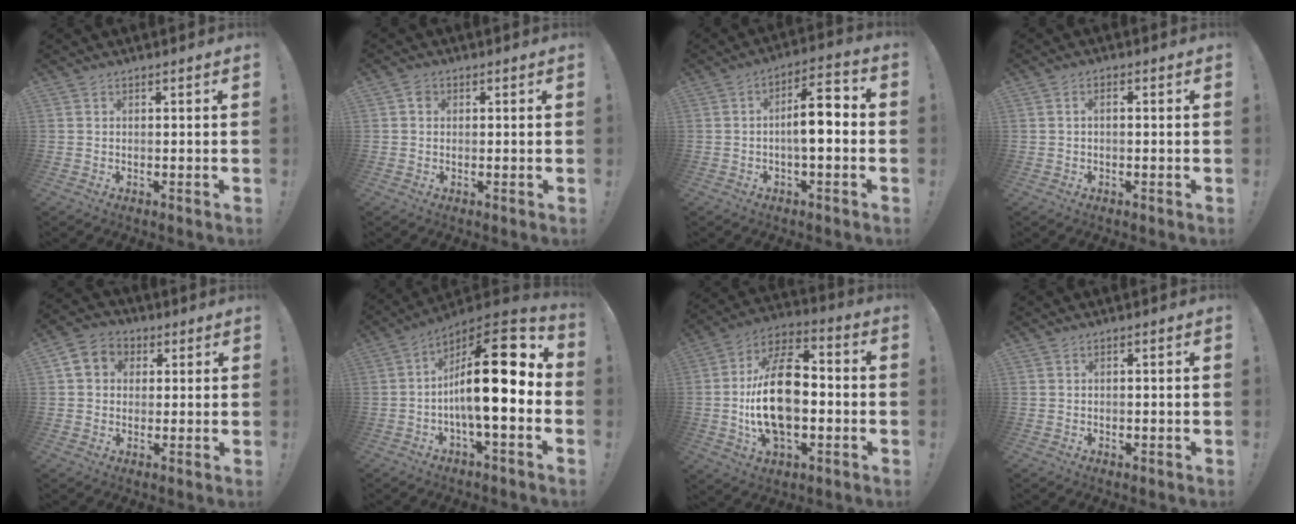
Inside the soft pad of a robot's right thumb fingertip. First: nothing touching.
{"total": 2.1, "force": [0.3, 1.8, 0.9], "torque": [-0.012, 0.004, 0.004]}
{"total": 10.3, "force": [-1.1, 3.5, 9.6], "torque": [-0.142, 0.010, -0.021]}
{"total": 1.4, "force": [-0.4, 0.5, 1.3], "torque": [-0.026, 0.006, -0.007]}
{"total": 7.2, "force": [1.4, 6.5, 3.0], "torque": [-0.042, 0.009, 0.031]}
{"total": 21.1, "force": [0.7, 5.8, 20.2], "torque": [-0.332, -0.004, 0.005]}
{"total": 21.5, "force": [-1.6, 12.4, 17.5], "torque": [-0.318, 0.012, -0.028]}
{"total": 0.0}